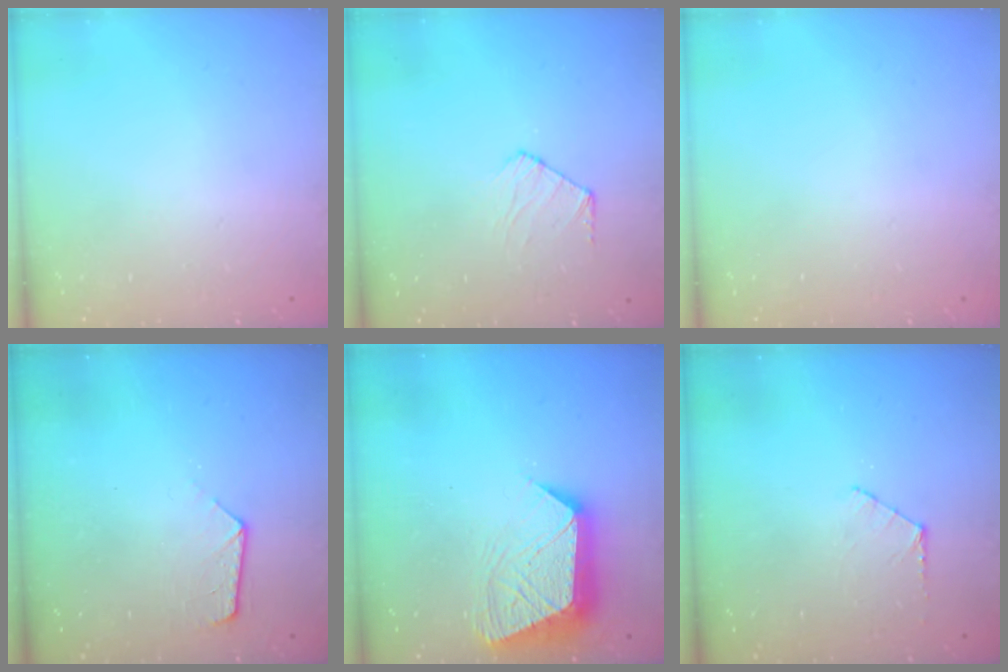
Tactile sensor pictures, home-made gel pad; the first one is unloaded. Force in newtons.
{"total": 6.5, "press": 6.4, "slide": 0.6}
{"total": 0.0}
{"total": 9.1, "press": 9.1, "slide": 0.8}
{"total": 14.3, "press": 14.2, "slide": 1.2}
{"total": 4.9, "press": 4.8, "slide": 0.5}